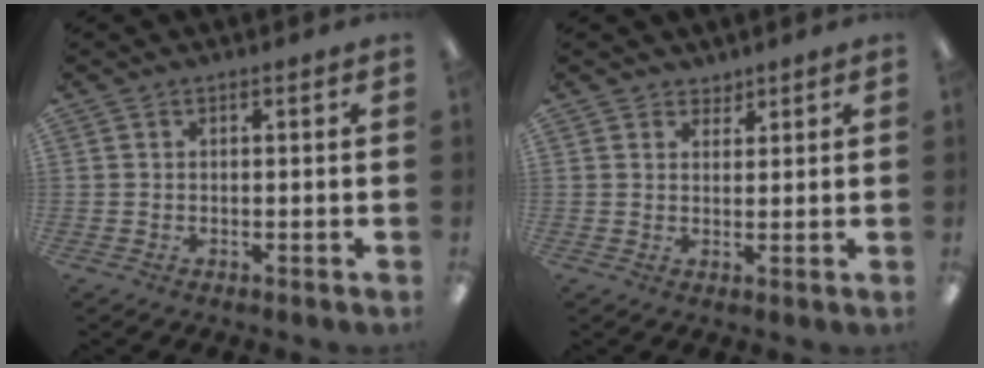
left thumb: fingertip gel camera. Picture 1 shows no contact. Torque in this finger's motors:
{"motor_torque": [-0.33, -0.38, -0.44, 0.09, -0.08]}